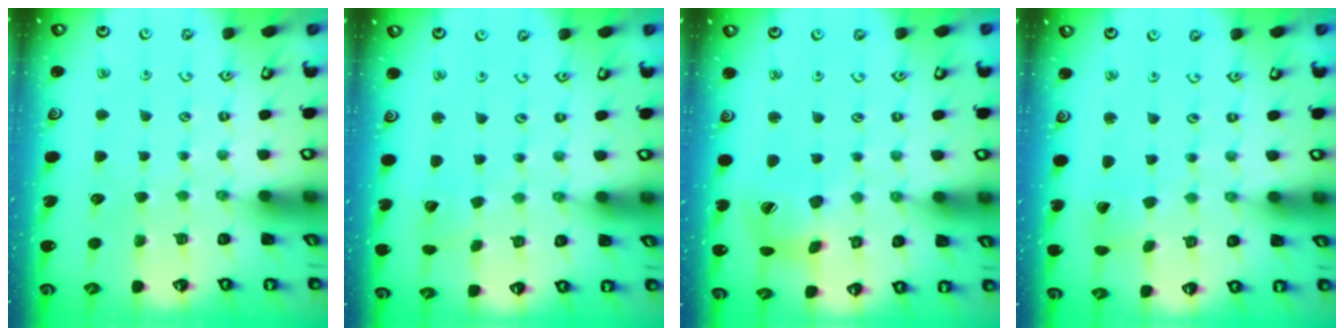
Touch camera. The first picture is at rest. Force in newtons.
{"total": 1.7, "press": 1.7, "slide": 0.1}
{"total": 10.1, "press": 10.0, "slide": 1.2}
{"total": 0.7, "press": 0.7, "slide": 0.1}